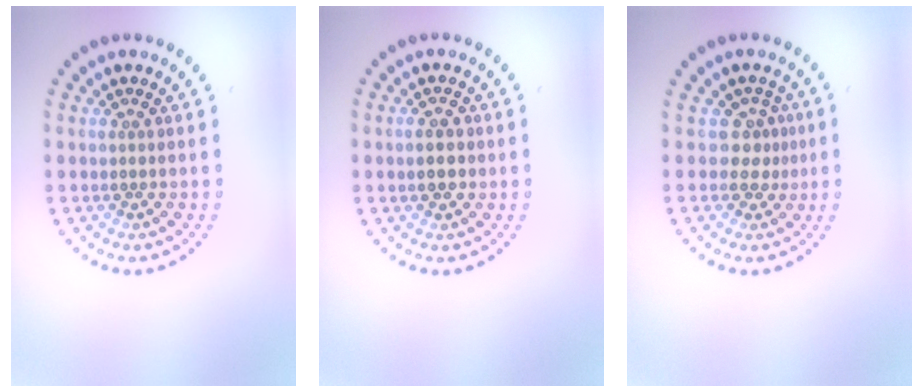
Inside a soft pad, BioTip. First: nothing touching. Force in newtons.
{"total": 2.0, "press": 1.9, "slide": 0.2}
{"total": 2.2, "press": 1.4, "slide": 1.6}